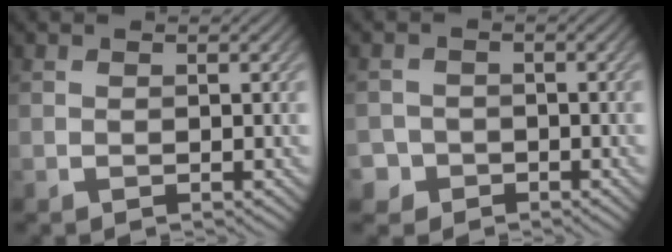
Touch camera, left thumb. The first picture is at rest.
{"total": 2.8, "force": [-1.5, 2.4, 0.2], "torque": [0.001, 0.001, -0.033]}